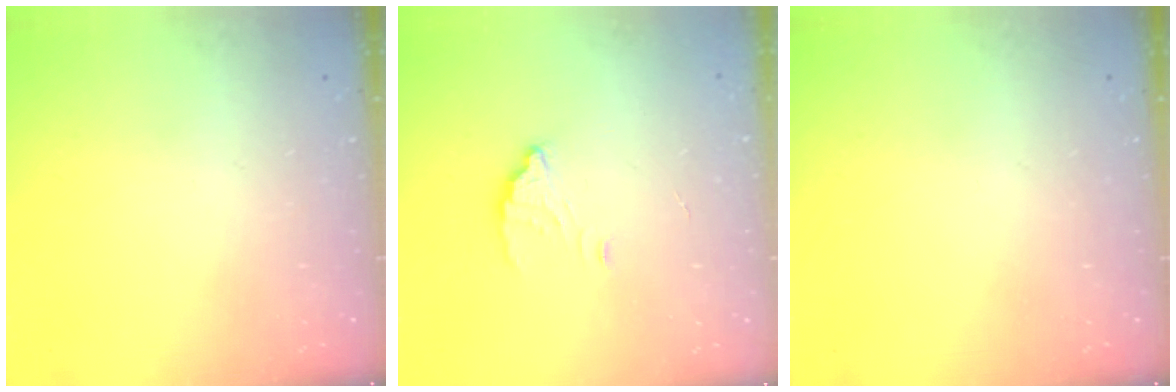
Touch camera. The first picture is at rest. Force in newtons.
{"total": 2.9, "press": 2.9, "slide": 0.2}
{"total": 0.0}